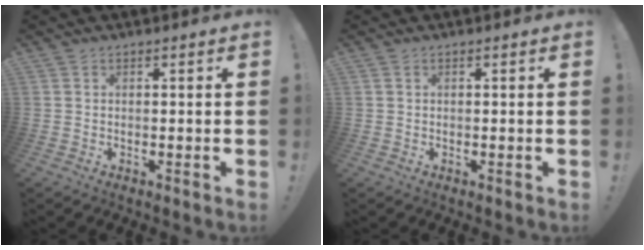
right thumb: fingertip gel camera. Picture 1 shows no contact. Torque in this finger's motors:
{"motor_torque": [0.02, -0.04, -0.08, 0.19, 0.00]}